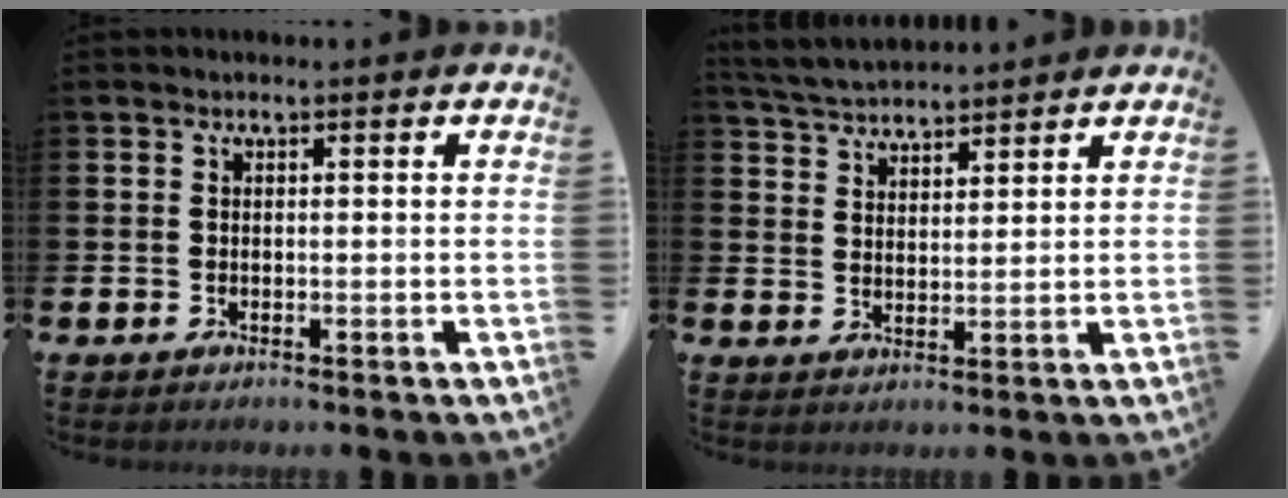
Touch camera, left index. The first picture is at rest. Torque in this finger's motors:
{"motor_torque": [0.07, -0.26, 0.47, 0.18]}